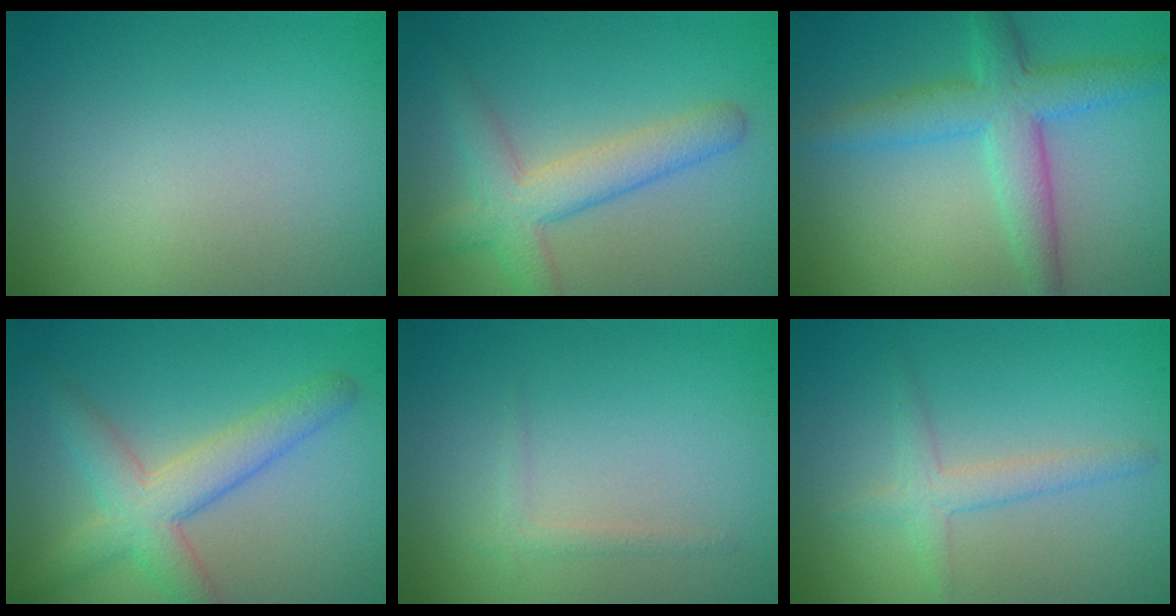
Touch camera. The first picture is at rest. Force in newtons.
{"total": 4.4, "press": 4.4, "slide": 0.1}
{"total": 5.3, "press": 5.3, "slide": 0.0}
{"total": 4.9, "press": 4.9, "slide": 0.3}
{"total": 0.9, "press": 0.9, "slide": 0.0}
{"total": 2.0, "press": 2.0, "slide": 0.1}